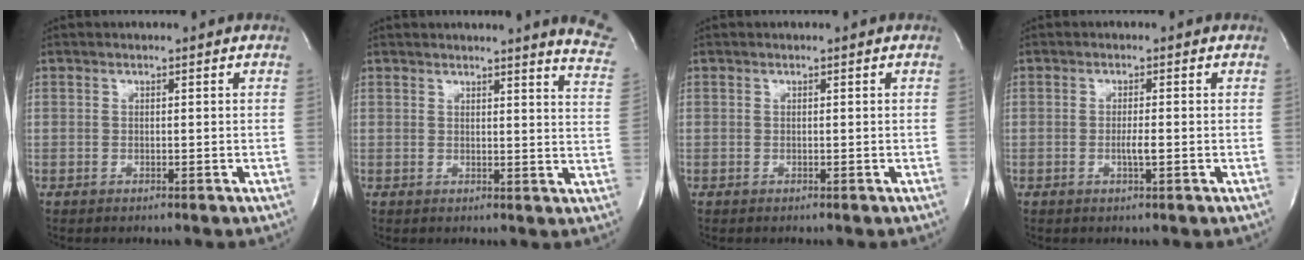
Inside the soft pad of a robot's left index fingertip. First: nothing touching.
{"total": 9.4, "force": [9.0, -0.4, 2.7], "torque": [-0.018, -0.079, 0.068]}
{"total": 0.0}
{"total": 1.8, "force": [-0.5, 0.0, 1.7], "torque": [-0.035, -0.002, -0.009]}